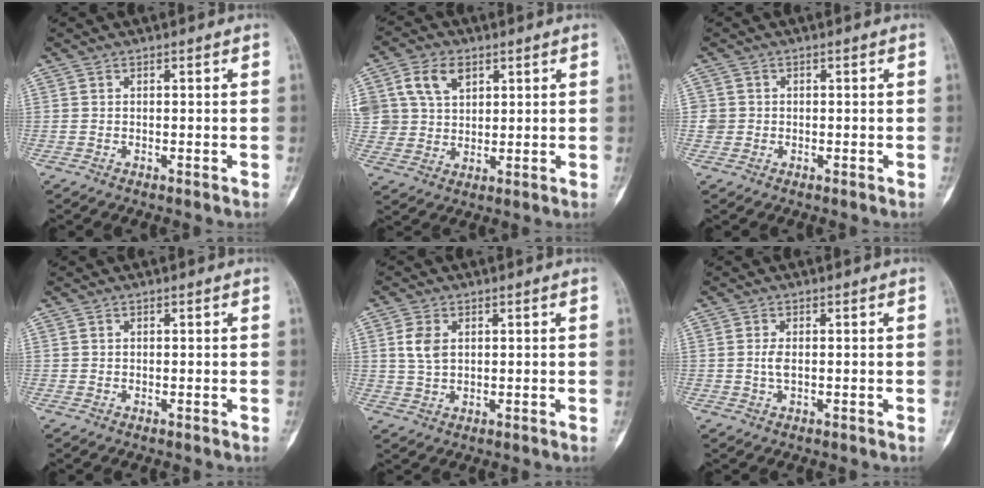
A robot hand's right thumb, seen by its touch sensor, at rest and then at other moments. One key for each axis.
{"total": 10.7, "fx": 4.4, "fy": 7.8, "fz": 5.9, "tx": -0.103, "ty": -0.002, "tz": 0.090}
{"total": 2.1, "fx": -0.1, "fy": 2.1, "fz": 0.3, "tx": 0.007, "ty": 0.007, "tz": 0.000}
{"total": 0.0}
{"total": 4.6, "fx": 1.3, "fy": 3.0, "fz": 3.3, "tx": -0.064, "ty": -0.001, "tz": 0.029}
{"total": 2.0, "fx": 0.1, "fy": 1.0, "fz": 1.8, "tx": -0.039, "ty": 0.001, "tz": 0.004}